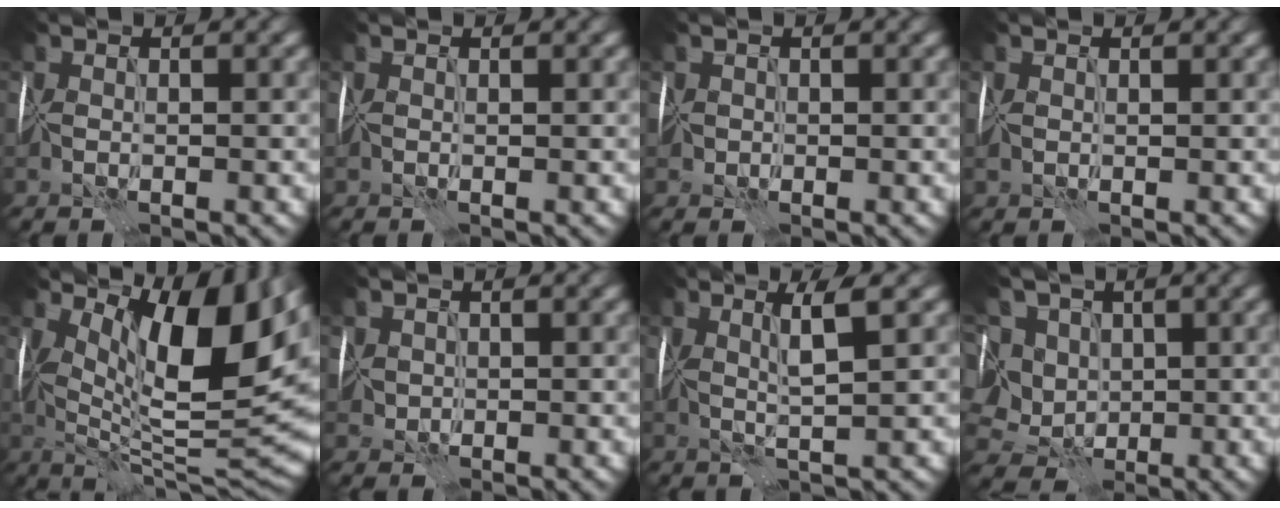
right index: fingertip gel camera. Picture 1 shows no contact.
{"total": 0.7, "force": [0.4, 0.2, 0.5], "torque": [-0.004, 0.003, 0.004]}
{"total": 1.2, "force": [-0.1, 1.2, -0.1], "torque": [0.000, 0.001, -0.005]}
{"total": 1.0, "force": [0.6, 0.6, 0.6], "torque": [-0.008, 0.003, 0.012]}
{"total": 14.0, "force": [4.8, 4.9, 12.2], "torque": [-0.185, -0.006, 0.082]}
{"total": 1.3, "force": [0.4, 1.2, 0.1], "torque": [-0.010, 0.001, 0.011]}
{"total": 3.3, "force": [1.3, 0.4, 3.0], "torque": [-0.051, 0.004, 0.022]}
{"total": 8.2, "force": [2.0, 6.7, 4.4], "torque": [-0.084, 0.020, 0.009]}